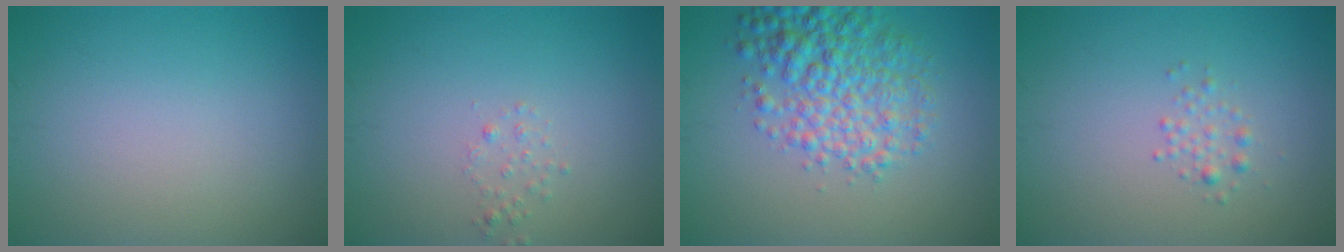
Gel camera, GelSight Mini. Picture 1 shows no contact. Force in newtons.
{"total": 0.8, "press": 0.8, "slide": 0.1}
{"total": 5.9, "press": 5.9, "slide": 0.1}
{"total": 1.2, "press": 1.2, "slide": 0.0}